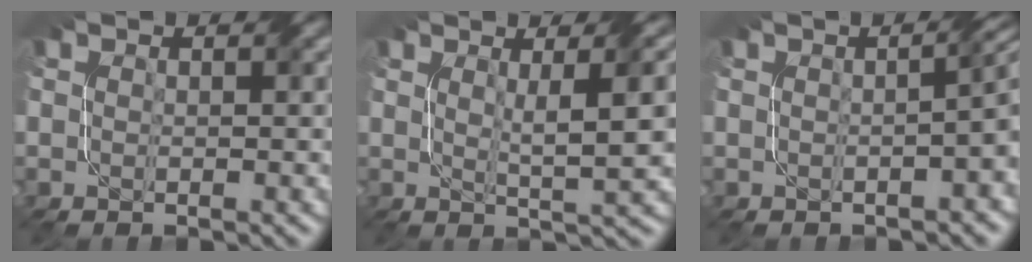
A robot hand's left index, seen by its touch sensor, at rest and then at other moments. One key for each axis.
{"total": 5.4, "fx": 1.3, "fy": 1.0, "fz": 5.1, "tx": -0.066, "ty": 0.003, "tz": 0.022}
{"total": 5.2, "fx": -0.3, "fy": 2.3, "fz": 4.7, "tx": -0.020, "ty": 0.009, "tz": -0.007}